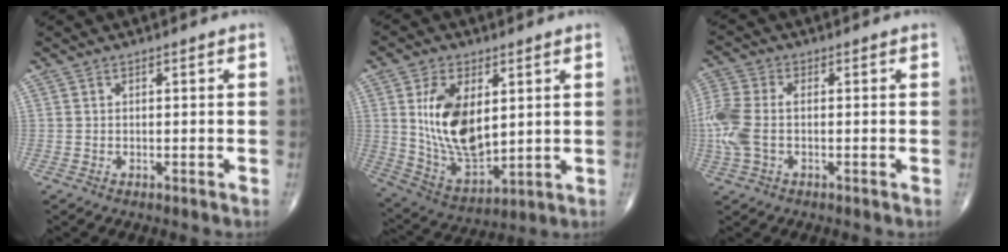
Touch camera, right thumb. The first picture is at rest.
{"total": 16.1, "force": [3.2, 8.9, 13.0], "torque": [-0.223, -0.021, 0.076]}
{"total": 9.7, "force": [-0.9, 5.6, 7.8], "torque": [-0.217, 0.017, -0.019]}